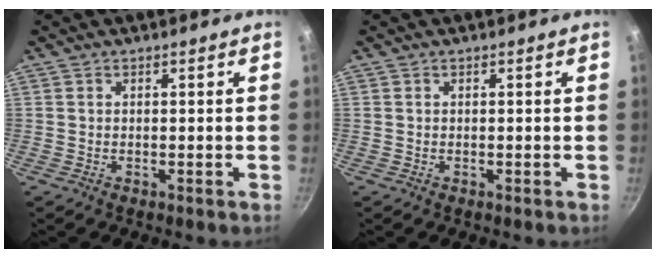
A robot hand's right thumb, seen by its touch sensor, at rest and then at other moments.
{"total": 0.0}